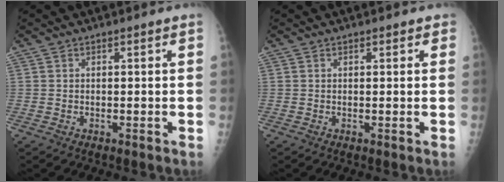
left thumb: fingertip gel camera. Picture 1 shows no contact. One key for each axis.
{"total": 0.9, "fx": 0.6, "fy": 0.5, "fz": 0.5, "tx": 0.003, "ty": -0.001, "tz": 0.002}